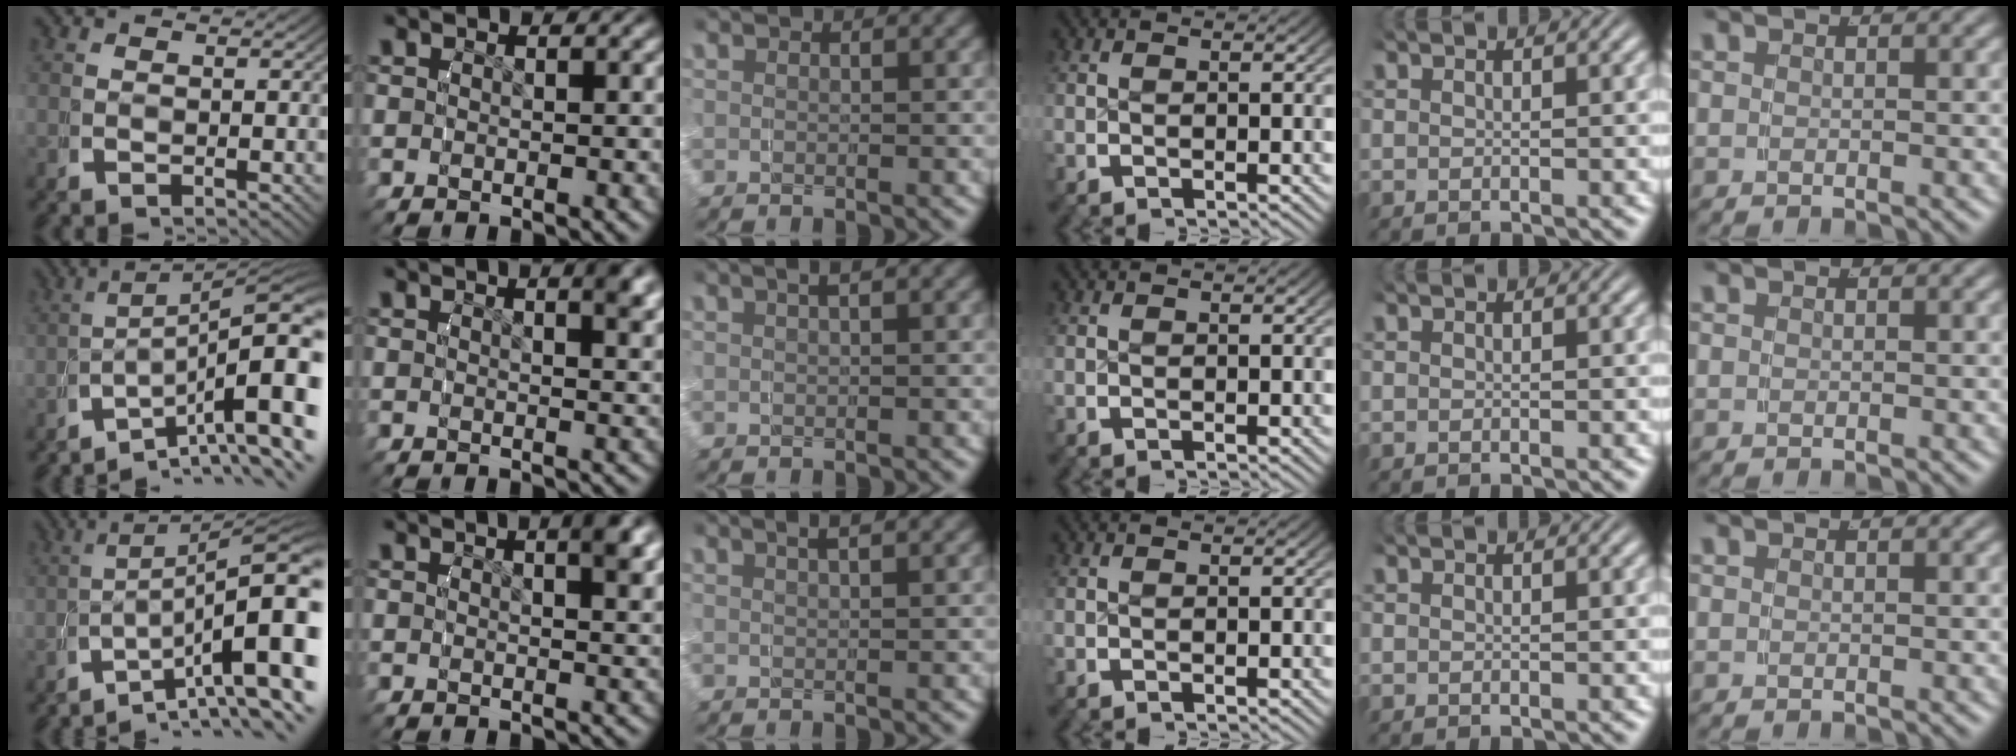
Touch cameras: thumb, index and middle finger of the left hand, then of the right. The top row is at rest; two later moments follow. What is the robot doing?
{"motion": "grasp_and_lifting", "object": "water bottle"}